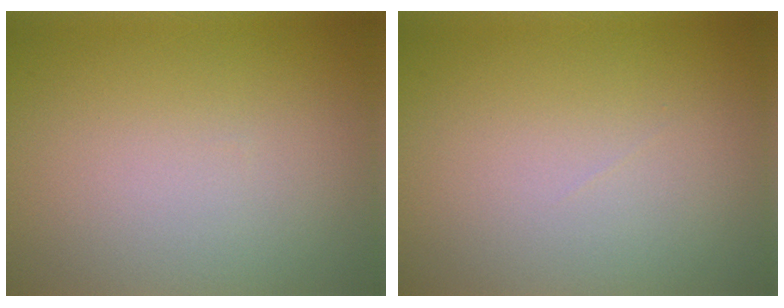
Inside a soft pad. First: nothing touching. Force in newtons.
{"total": 0.0}